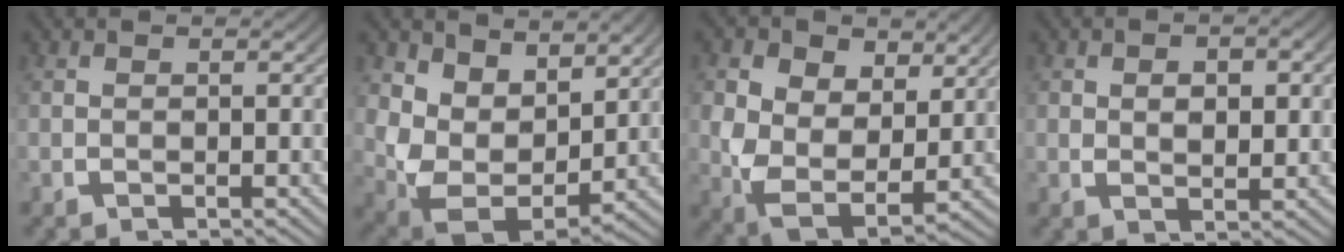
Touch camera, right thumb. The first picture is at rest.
{"total": 10.2, "force": [-1.1, 7.9, 6.3], "torque": [-0.174, -0.068, 0.007]}
{"total": 9.6, "force": [-0.9, 7.5, 6.0], "torque": [-0.158, -0.064, 0.007]}
{"total": 2.5, "force": [0.5, 1.5, 1.9], "torque": [-0.030, -0.011, 0.015]}